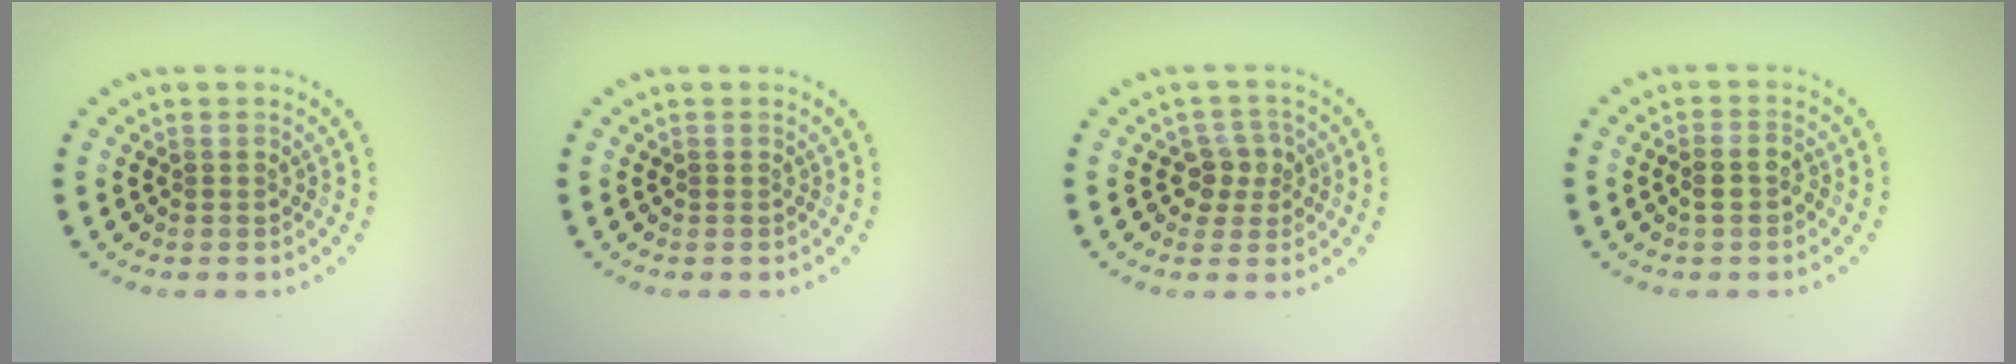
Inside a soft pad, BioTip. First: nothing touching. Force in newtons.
{"total": 0.0}
{"total": 2.4, "press": 2.1, "slide": 1.0}
{"total": 1.4, "press": 1.4, "slide": 0.4}